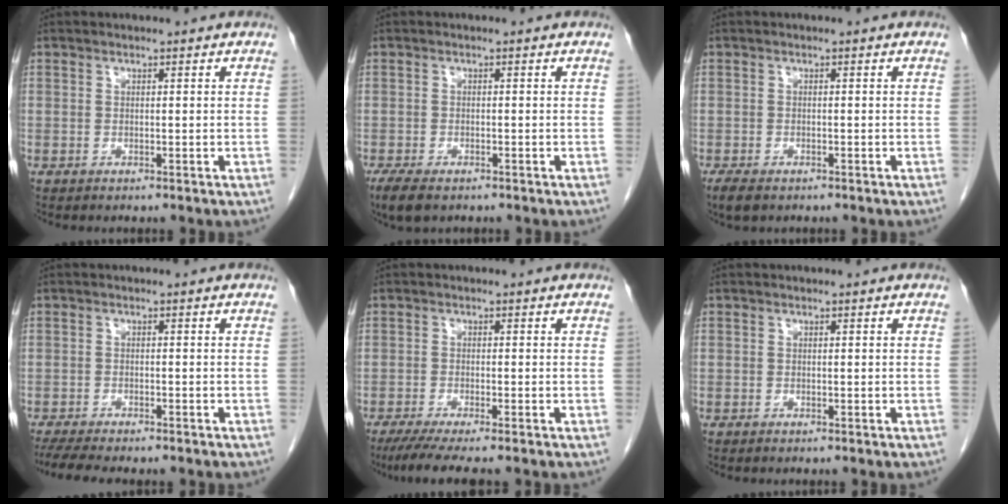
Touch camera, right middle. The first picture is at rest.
{"total": 4.5, "force": [-3.2, 1.7, 2.6], "torque": [-0.052, -0.012, -0.050]}
{"total": 2.9, "force": [-2.1, 1.2, 1.6], "torque": [-0.032, -0.006, -0.031]}
{"total": 8.3, "force": [-7.1, 1.5, 4.1], "torque": [-0.065, -0.007, -0.106]}
{"total": 7.0, "force": [-5.7, 0.1, 4.0], "torque": [-0.058, -0.017, -0.092]}
{"total": 0.0}